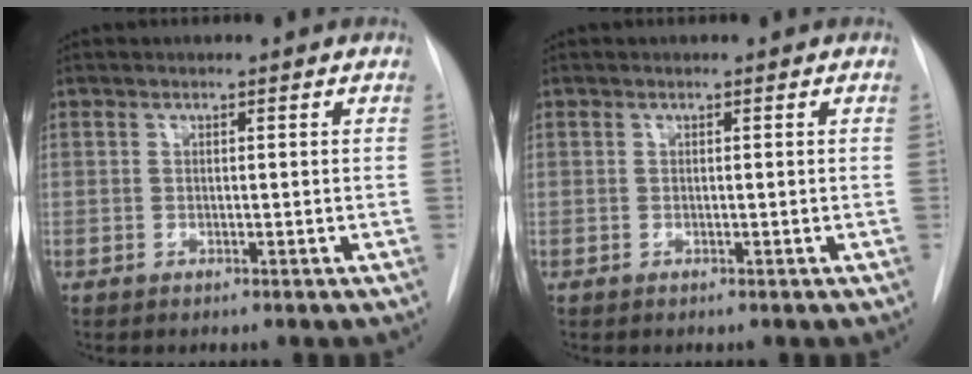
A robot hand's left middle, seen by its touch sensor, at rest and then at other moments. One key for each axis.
{"total": 0.0}